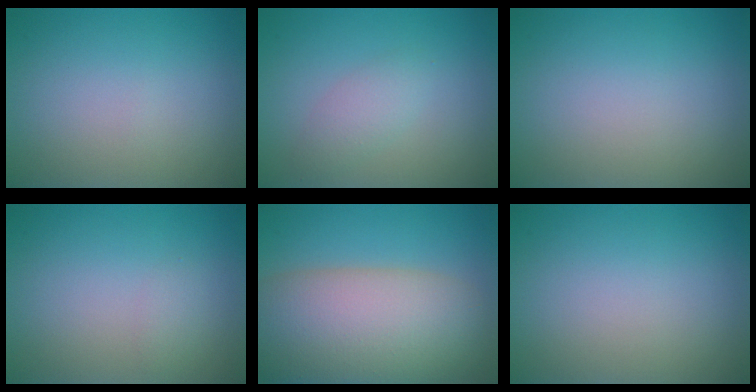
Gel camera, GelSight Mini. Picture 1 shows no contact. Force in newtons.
{"total": 1.9, "press": 1.9, "slide": 0.2}
{"total": 0.0}
{"total": 0.8, "press": 0.8, "slide": 0.0}
{"total": 12.4, "press": 12.4, "slide": 0.6}
{"total": 0.0}